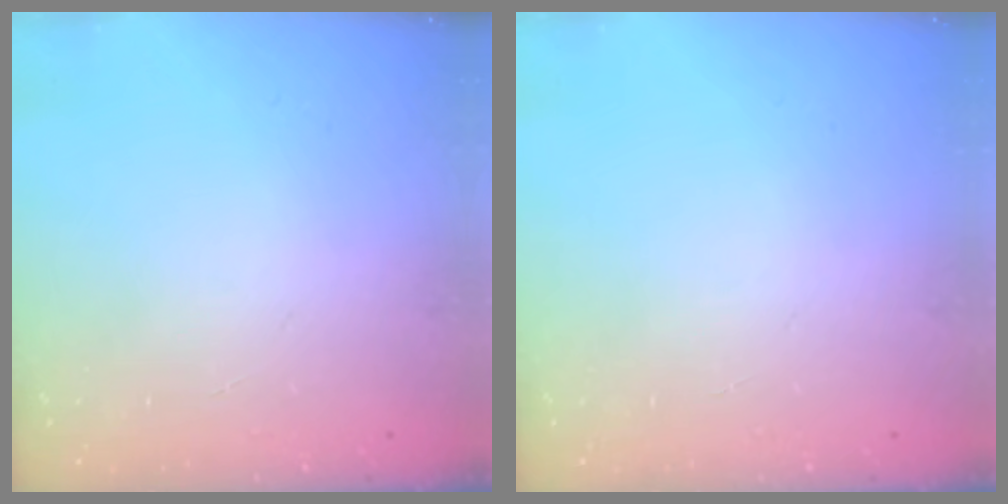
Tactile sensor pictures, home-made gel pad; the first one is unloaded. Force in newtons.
{"total": 0.0}